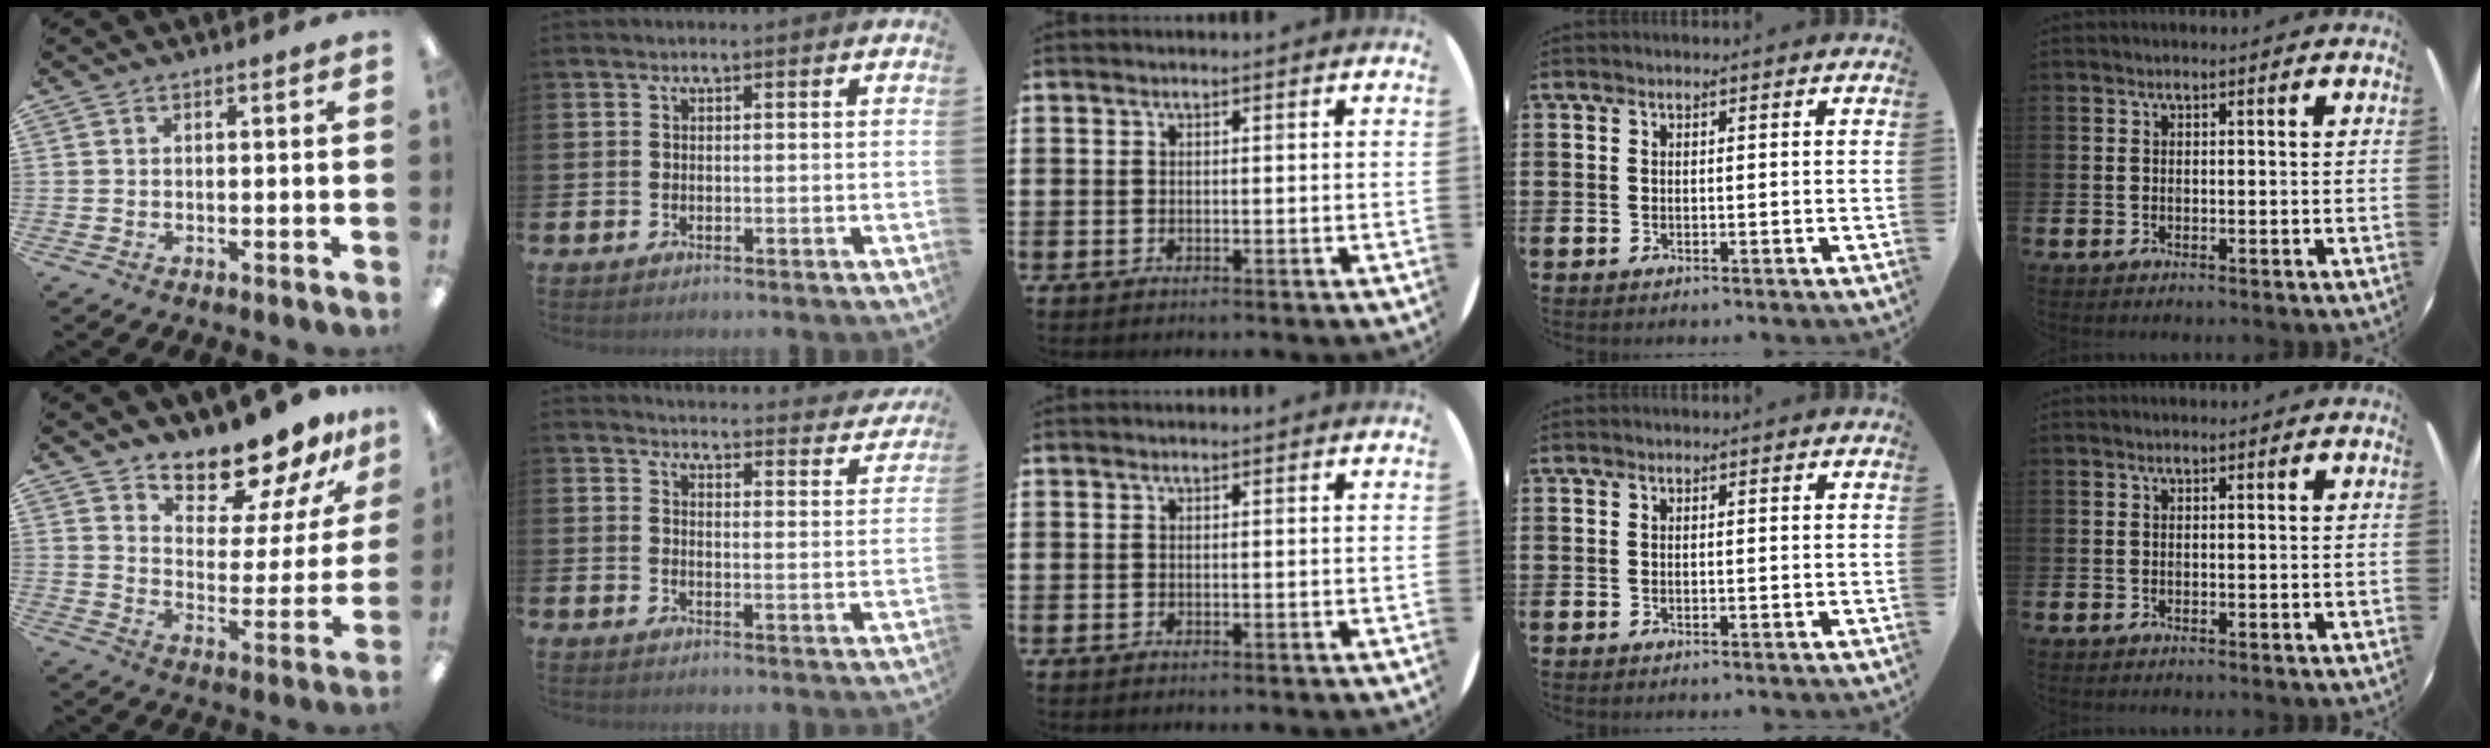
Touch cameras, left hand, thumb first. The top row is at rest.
{"thumb": {"total": 14.5, "force": [13.4, 3.8, 4.2], "torque": [-0.077, -0.113, 0.237]}, "index": {"total": 3.9, "force": [3.9, 0.4, 0.4], "torque": [-0.008, -0.037, 0.063]}}